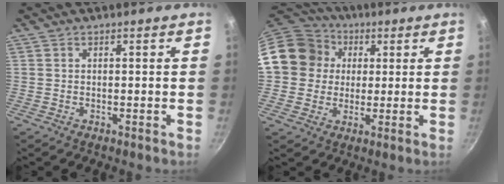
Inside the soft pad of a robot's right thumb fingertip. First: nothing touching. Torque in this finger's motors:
{"motor_torque": [0.81, 2.96, 0.51, -0.61, 0.18]}